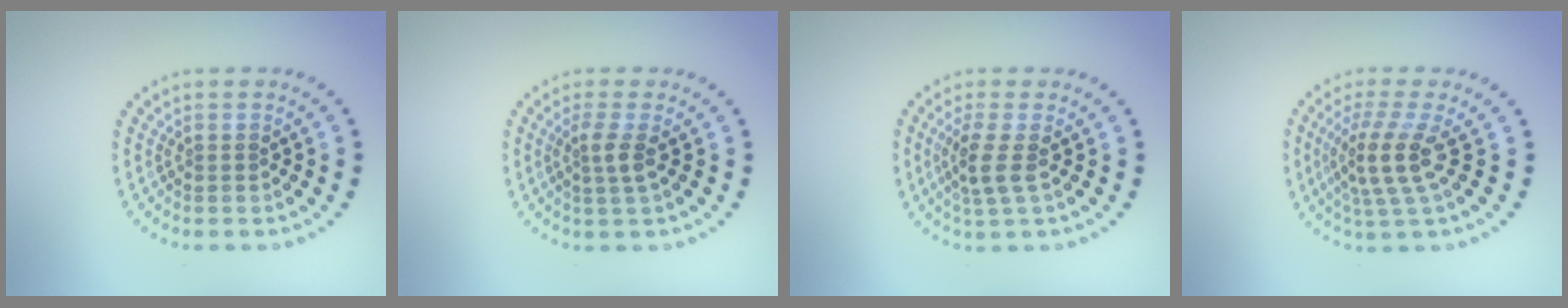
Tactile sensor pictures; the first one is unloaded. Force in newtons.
{"total": 1.8, "press": 1.3, "slide": 1.2}
{"total": 2.6, "press": 2.1, "slide": 1.6}
{"total": 3.9, "press": 2.8, "slide": 2.7}